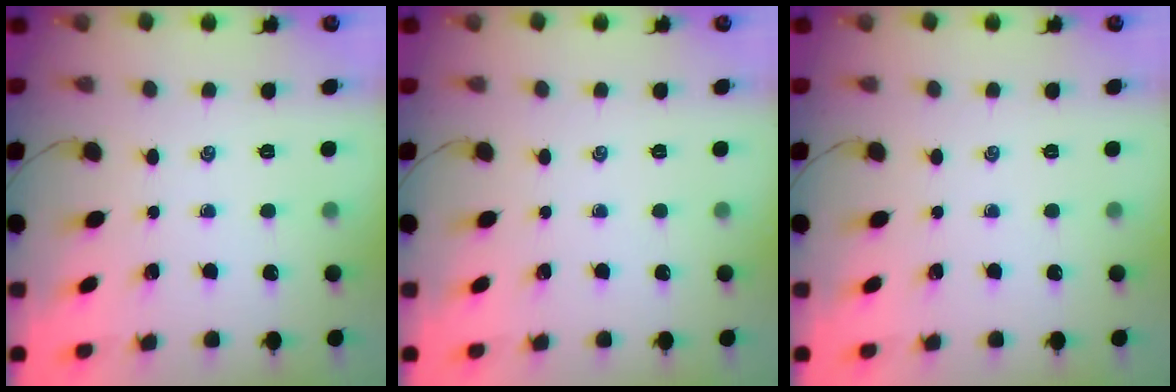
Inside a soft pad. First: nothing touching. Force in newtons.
{"total": 0.0}
{"total": 0.0}